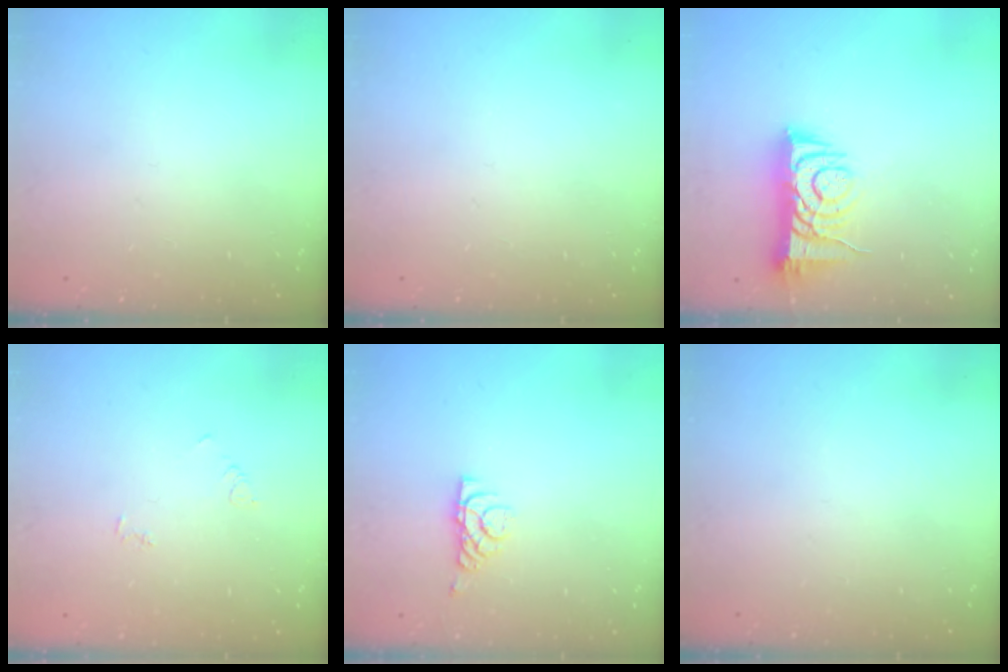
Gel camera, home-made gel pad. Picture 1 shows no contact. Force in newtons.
{"total": 0.0}
{"total": 8.4, "press": 8.3, "slide": 0.9}
{"total": 3.1, "press": 3.1, "slide": 0.4}
{"total": 6.0, "press": 6.0, "slide": 0.8}
{"total": 0.0}